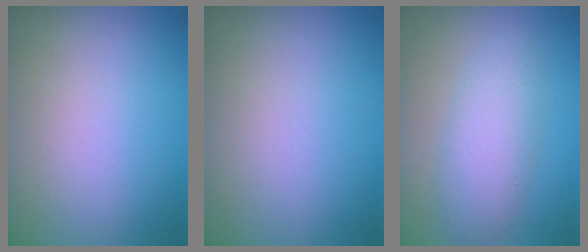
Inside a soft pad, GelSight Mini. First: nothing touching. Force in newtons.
{"total": 0.0}
{"total": 4.1, "press": 4.1, "slide": 0.1}